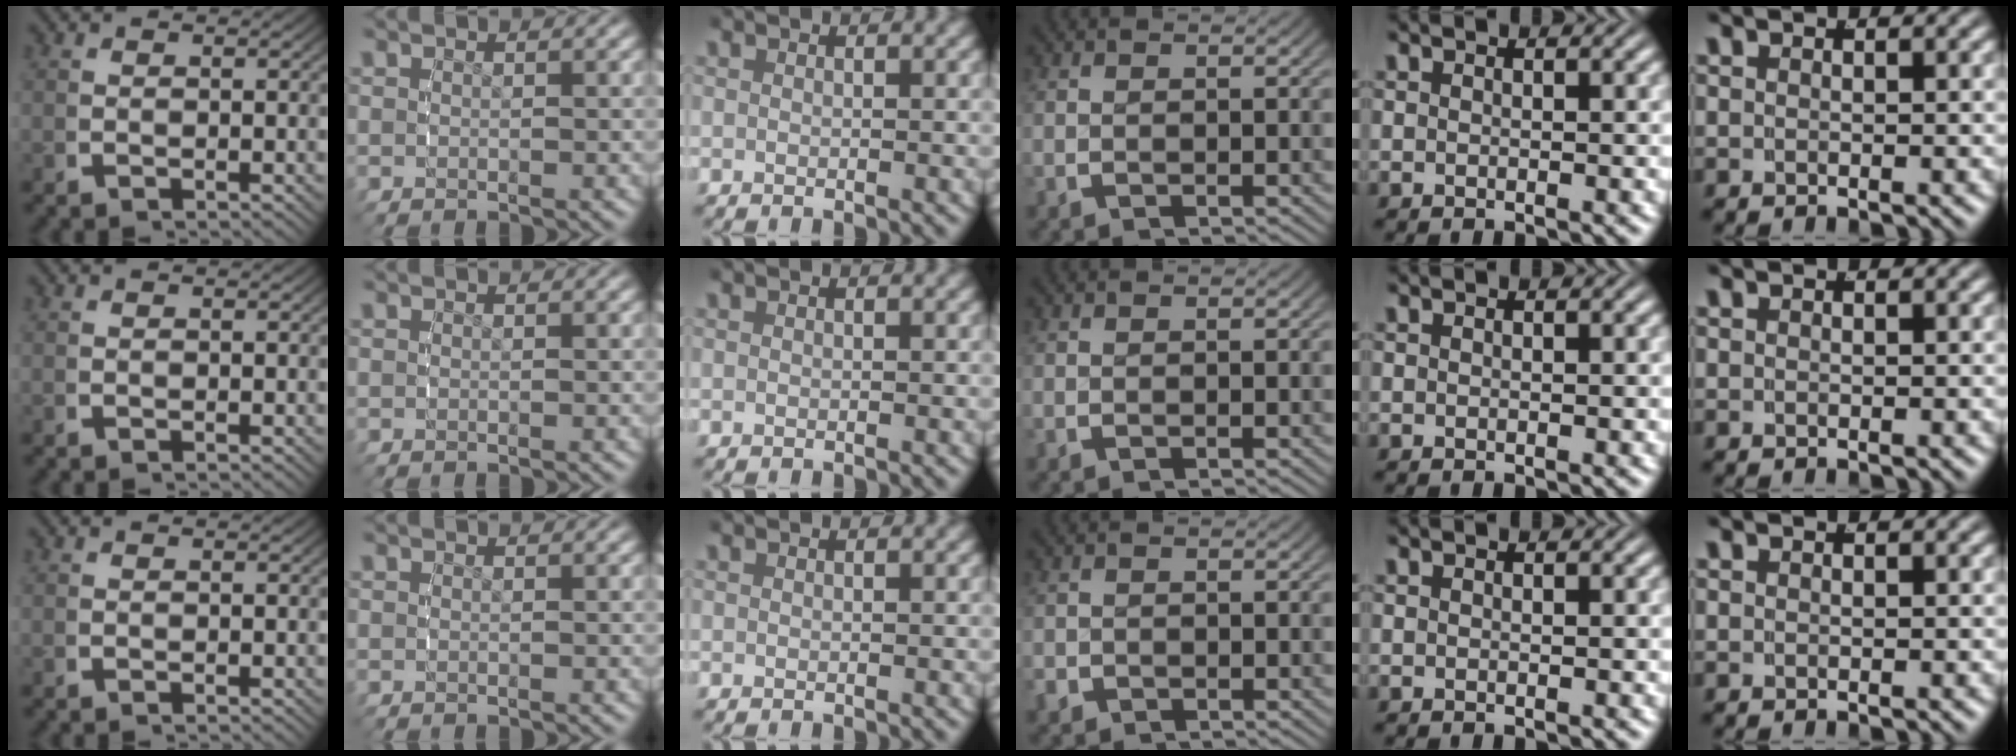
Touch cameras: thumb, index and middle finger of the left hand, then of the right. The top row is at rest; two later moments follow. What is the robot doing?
{"motion": "grasp_and_lifting", "object": "small bumper sticker"}